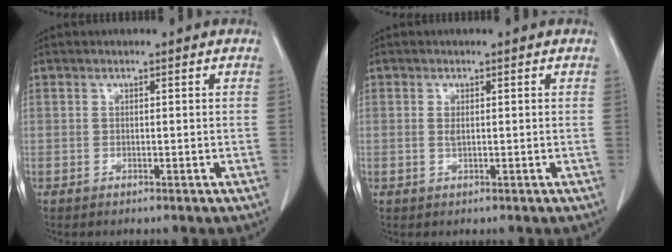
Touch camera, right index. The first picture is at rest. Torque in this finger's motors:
{"motor_torque": [0.00, 0.03, 0.01, 0.01]}